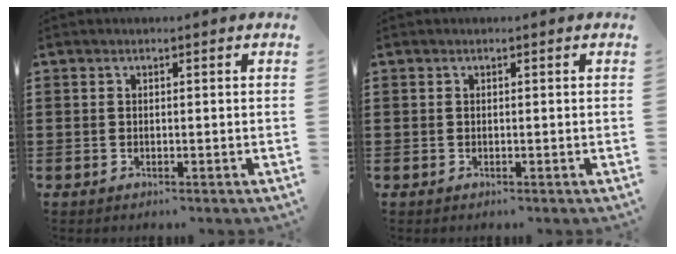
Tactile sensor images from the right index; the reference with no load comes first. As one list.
[{"total": 0.0}]